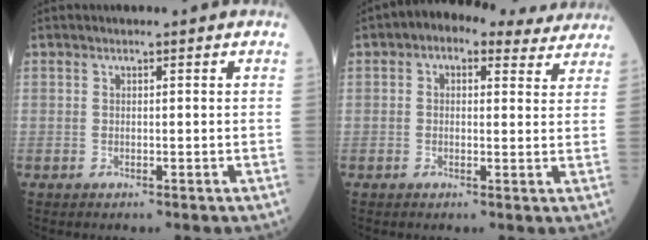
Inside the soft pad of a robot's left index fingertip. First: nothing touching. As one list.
[{"total": 9.3, "force": [7.0, 4.7, 4.0], "torque": [-0.040, 0.039, 0.079]}]